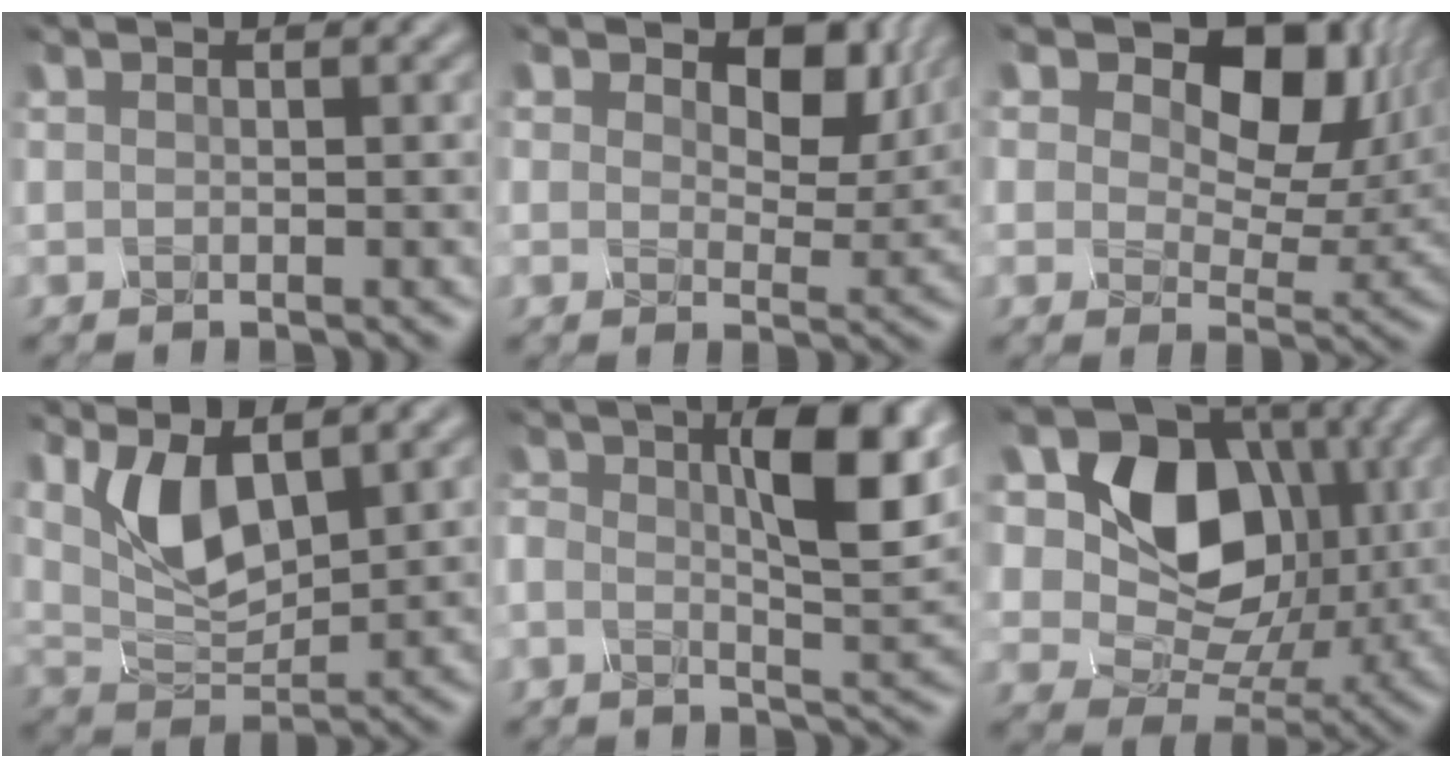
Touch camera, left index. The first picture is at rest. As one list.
[{"total": 6.0, "force": [2.7, 3.9, 3.7], "torque": [-0.061, -0.005, 0.039]}, {"total": 11.0, "force": [4.0, 7.1, 7.4], "torque": [-0.103, 0.000, 0.062]}, {"total": 5.8, "force": [2.0, 2.7, 4.7], "torque": [-0.095, -0.008, 0.039]}, {"total": 7.4, "force": [1.3, 2.3, 6.9], "torque": [-0.104, 0.004, 0.016]}, {"total": 11.5, "force": [2.1, 8.6, 7.3], "torque": [-0.114, 0.004, 0.025]}]